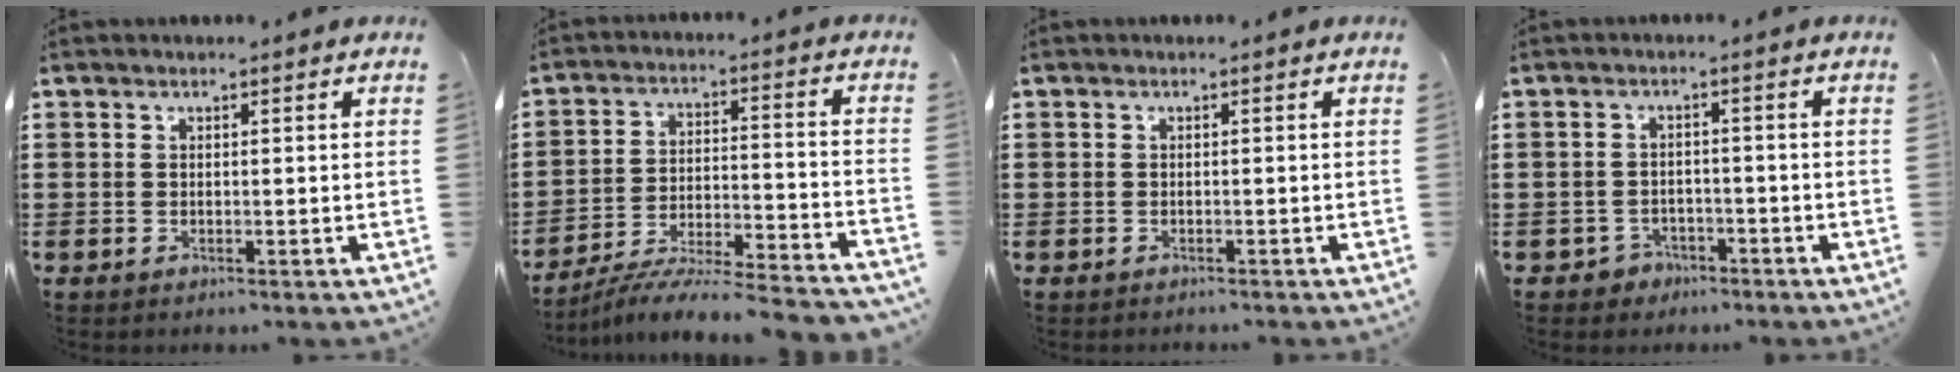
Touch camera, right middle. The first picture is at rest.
{"total": 7.5, "force": [-7.1, -0.3, 2.2], "torque": [-0.037, -0.005, -0.140]}
{"total": 0.7, "force": [-0.6, 0.3, -0.1], "torque": [0.001, 0.002, -0.013]}
{"total": 2.2, "force": [-1.9, 1.0, 0.1], "torque": [-0.012, -0.002, -0.043]}